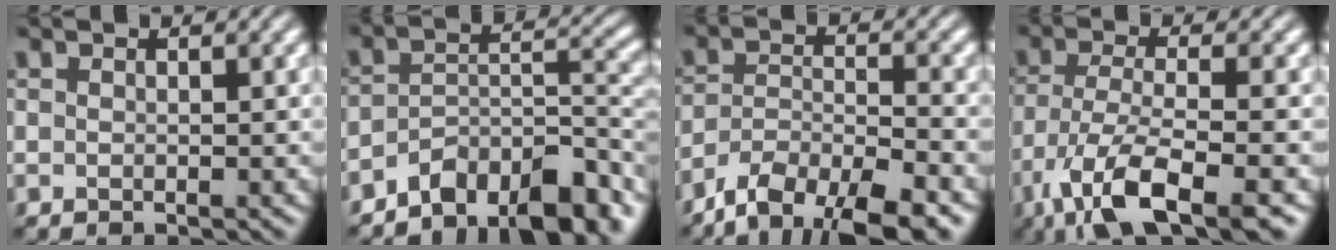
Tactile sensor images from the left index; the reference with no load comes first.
{"total": 9.3, "force": [-6.8, 4.0, 5.0], "torque": [-0.065, -0.003, -0.119]}
{"total": 9.1, "force": [-7.1, 3.0, 5.0], "torque": [-0.076, -0.010, -0.121]}
{"total": 9.0, "force": [-5.1, 2.7, 6.9], "torque": [-0.140, -0.012, -0.098]}